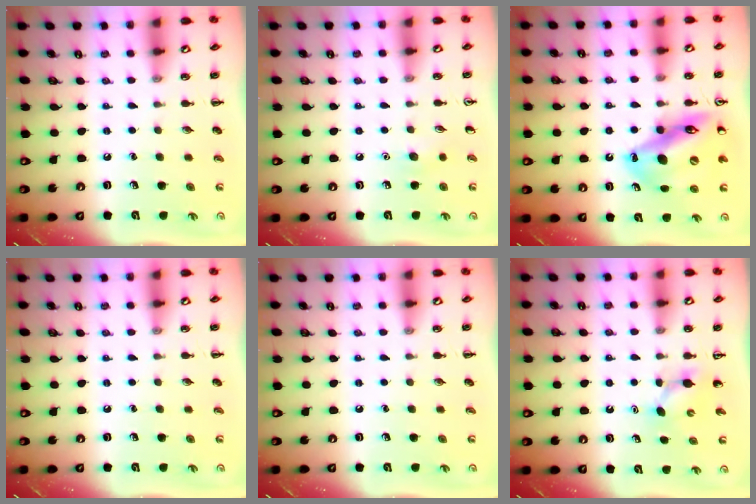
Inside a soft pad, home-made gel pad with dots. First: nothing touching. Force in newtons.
{"total": 4.8, "press": 4.7, "slide": 1.2}
{"total": 16.9, "press": 16.3, "slide": 4.5}
{"total": 0.0}
{"total": 0.0}
{"total": 3.8, "press": 3.7, "slide": 1.1}